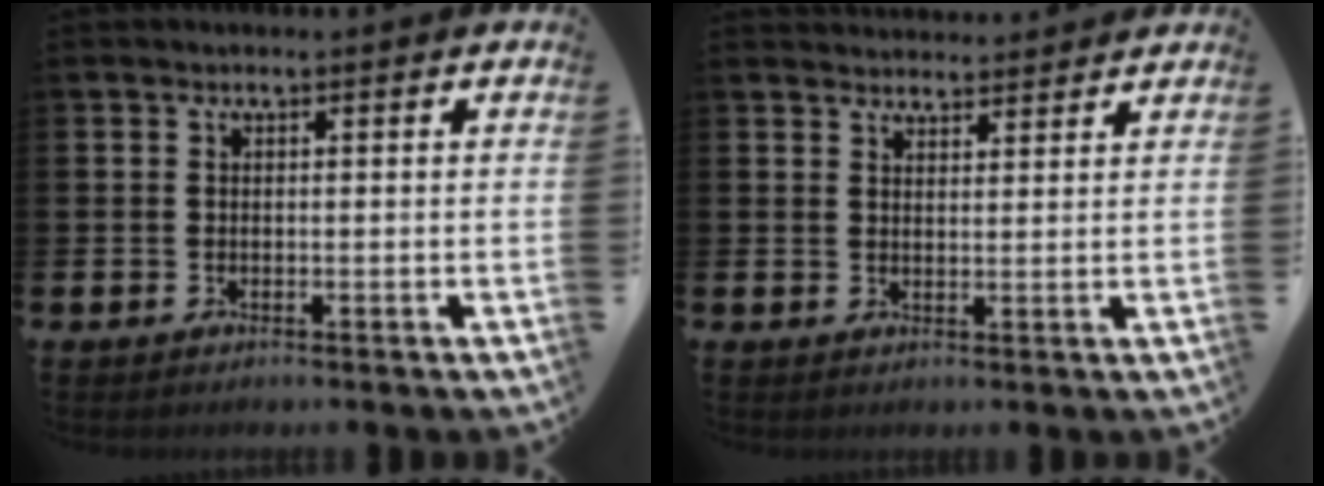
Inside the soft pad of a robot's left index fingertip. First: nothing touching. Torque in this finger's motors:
{"motor_torque": [0.85, -1.30, -0.03, 0.01]}